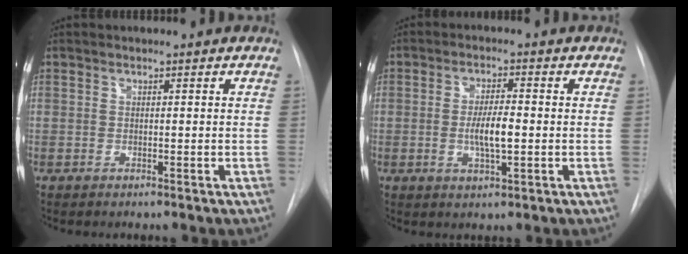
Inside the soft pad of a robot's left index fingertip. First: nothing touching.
{"total": 5.1, "force": [-1.4, 1.0, 4.8], "torque": [-0.093, -0.009, -0.021]}